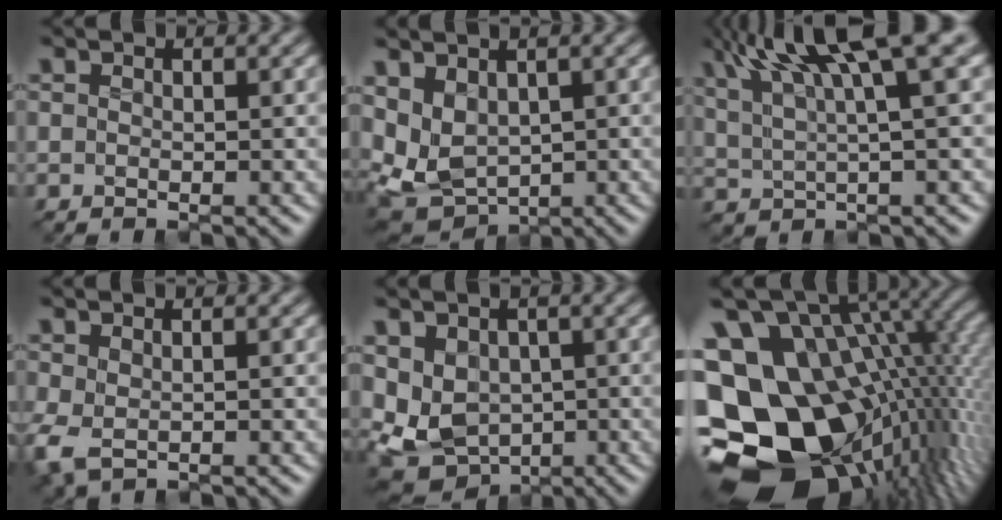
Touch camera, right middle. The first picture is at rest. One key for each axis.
{"total": 4.8, "fx": 1.0, "fy": 3.3, "fz": 3.4, "tx": -0.083, "ty": -0.005, "tz": 0.021}
{"total": 11.5, "fx": 6.4, "fy": 2.7, "fz": 9.2, "tx": -0.150, "ty": 0.024, "tz": 0.103}
{"total": 2.4, "fx": -0.4, "fy": 1.3, "fz": 1.9, "tx": -0.062, "ty": 0.001, "tz": -0.006}
{"total": 5.8, "fx": 0.0, "fy": 4.6, "fz": 3.5, "tx": -0.083, "ty": -0.007, "tz": -0.001}
{"total": 19.4, "fx": -1.5, "fy": 13.5, "fz": 13.9, "tx": -0.255, "ty": -0.020, "tz": -0.003}